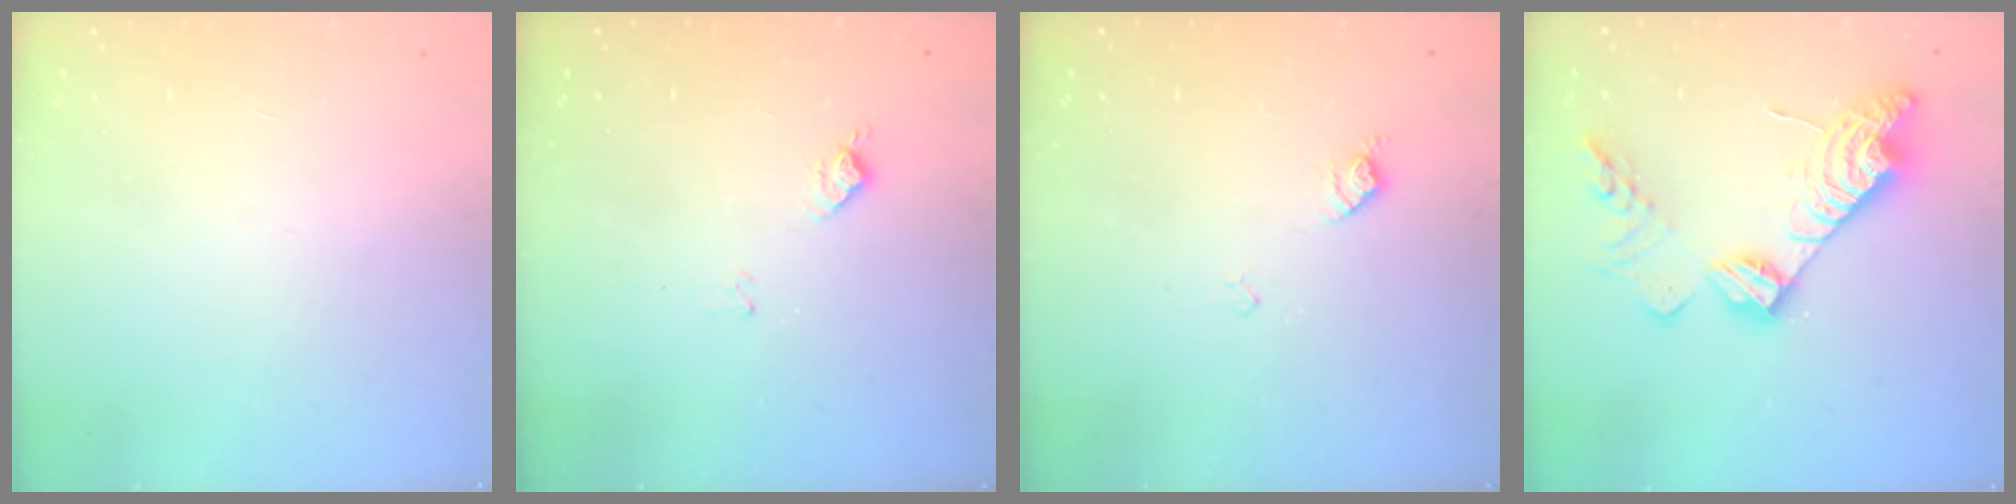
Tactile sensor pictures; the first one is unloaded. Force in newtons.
{"total": 7.7, "press": 7.6, "slide": 0.8}
{"total": 6.8, "press": 6.8, "slide": 0.8}
{"total": 18.0, "press": 18.0, "slide": 1.1}